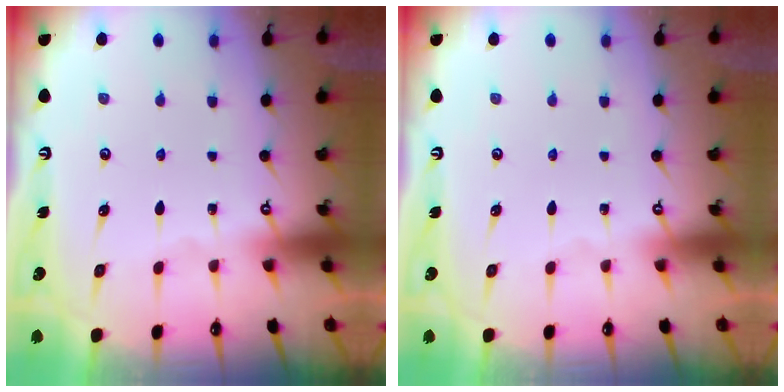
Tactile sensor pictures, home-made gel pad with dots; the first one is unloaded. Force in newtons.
{"total": 0.0}